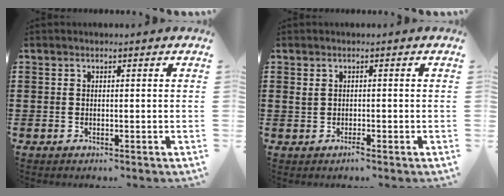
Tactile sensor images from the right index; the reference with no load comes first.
{"total": 1.3, "force": [-0.2, 0.5, 1.2], "torque": [-0.024, 0.000, -0.005]}